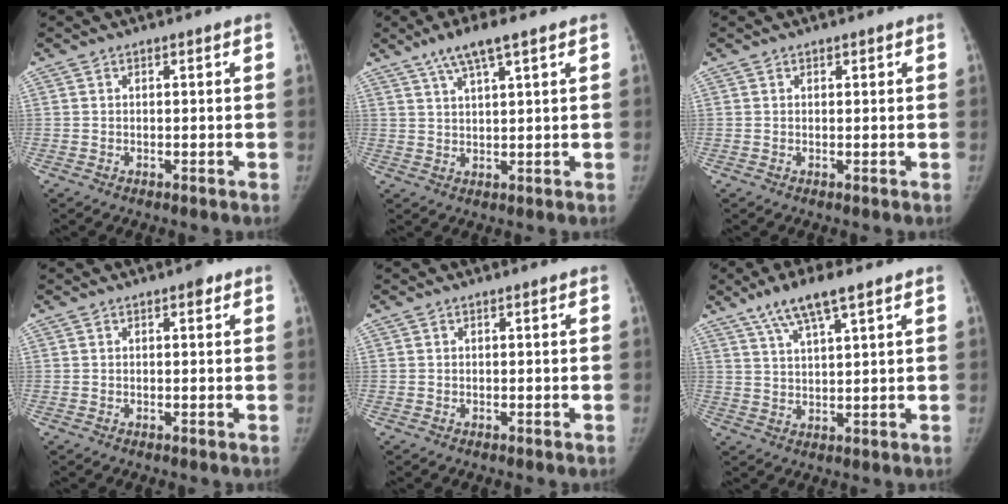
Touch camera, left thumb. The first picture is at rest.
{"total": 6.5, "force": [4.1, 1.0, 5.0], "torque": [-0.099, -0.006, 0.079]}
{"total": 0.6, "force": [0.3, 0.4, 0.3], "torque": [0.003, -0.001, 0.003]}
{"total": 1.5, "force": [0.8, 0.7, 1.1], "torque": [-0.008, 0.000, 0.008]}
{"total": 0.0}
{"total": 8.1, "force": [5.2, 1.6, 6.0], "torque": [-0.115, -0.012, 0.101]}